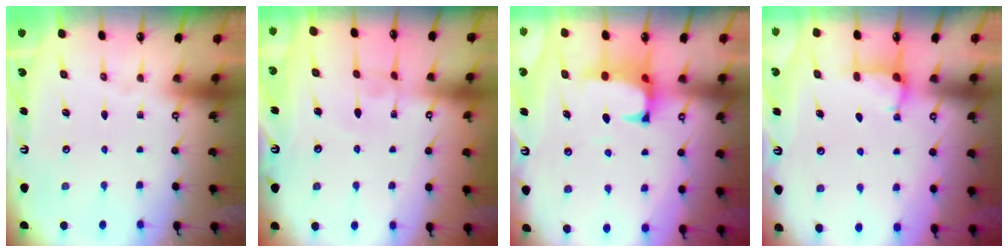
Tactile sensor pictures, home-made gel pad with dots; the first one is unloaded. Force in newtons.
{"total": 2.4, "press": 2.4, "slide": 0.2}
{"total": 1.4, "press": 0.9, "slide": 1.0}
{"total": 3.8, "press": 3.8, "slide": 0.2}